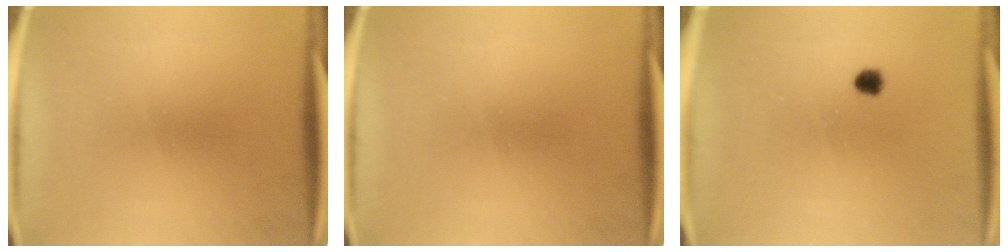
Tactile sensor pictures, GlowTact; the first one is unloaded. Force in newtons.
{"total": 0.0}
{"total": 2.3}